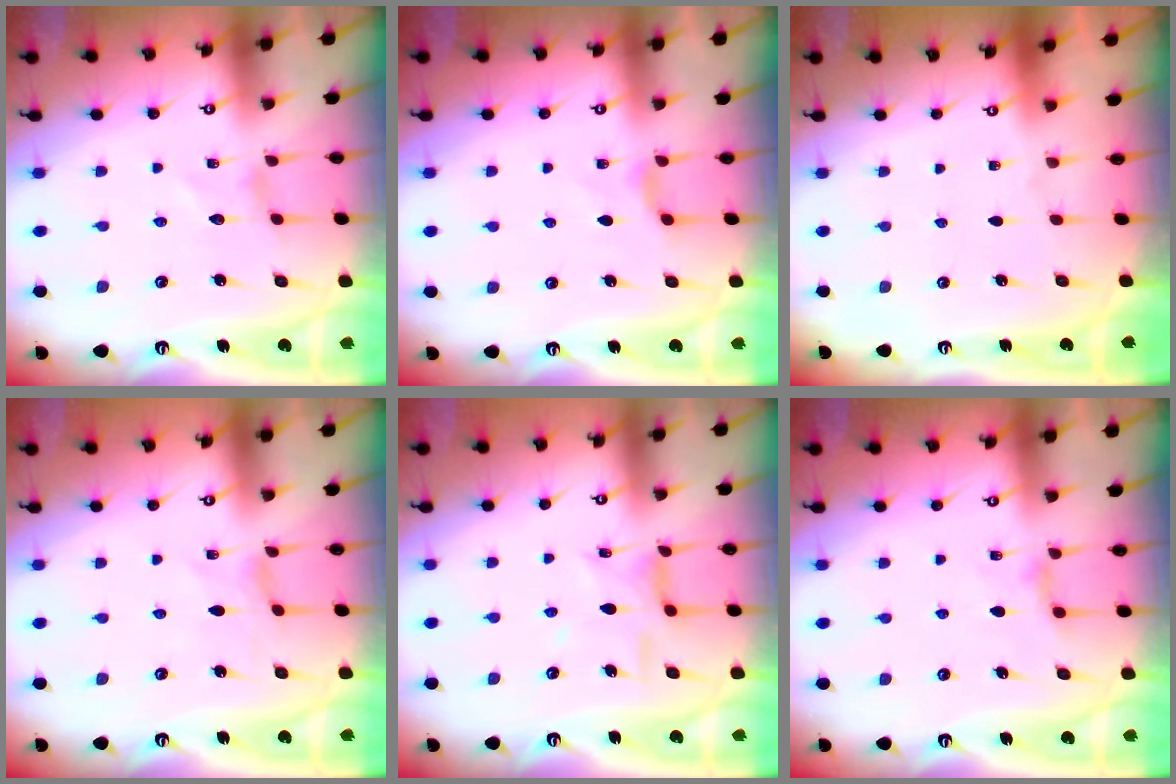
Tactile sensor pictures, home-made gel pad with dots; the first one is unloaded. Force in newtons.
{"total": 3.9, "press": 3.8, "slide": 0.6}
{"total": 0.0}
{"total": 0.0}
{"total": 7.5, "press": 7.4, "slide": 0.7}
{"total": 3.7, "press": 3.7, "slide": 0.5}